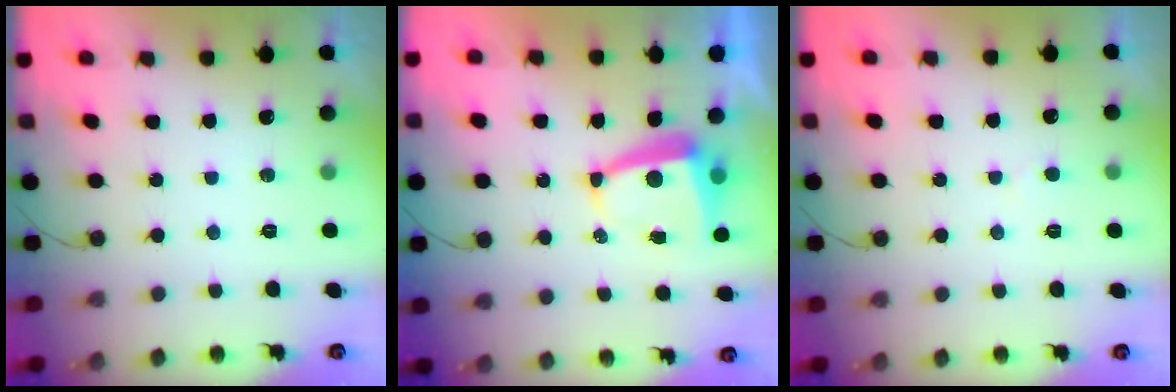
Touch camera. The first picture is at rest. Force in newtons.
{"total": 5.4, "press": 5.4, "slide": 0.6}
{"total": 3.0, "press": 3.0, "slide": 0.4}